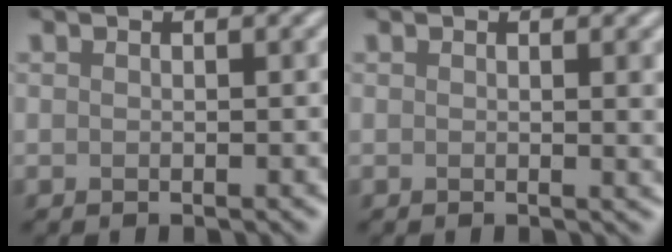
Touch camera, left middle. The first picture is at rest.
{"total": 1.8, "force": [0.4, 0.5, 1.7], "torque": [-0.014, 0.000, 0.002]}